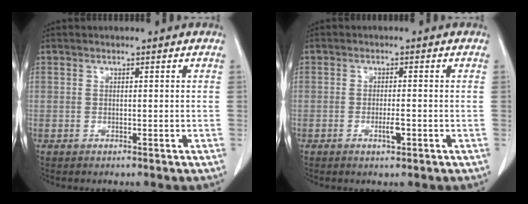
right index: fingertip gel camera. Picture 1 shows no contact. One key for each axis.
{"total": 2.1, "fx": -0.8, "fy": 0.4, "fz": 1.9, "tx": -0.035, "ty": -0.001, "tz": -0.014}